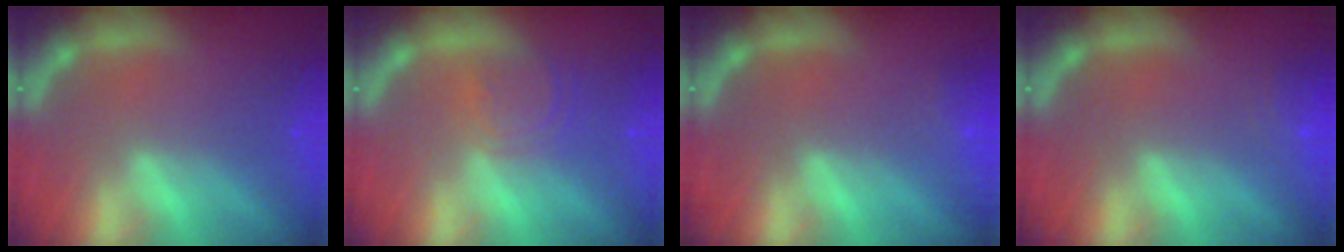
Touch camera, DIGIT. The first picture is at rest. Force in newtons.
{"total": 3.5}
{"total": 1.4}
{"total": 1.9}